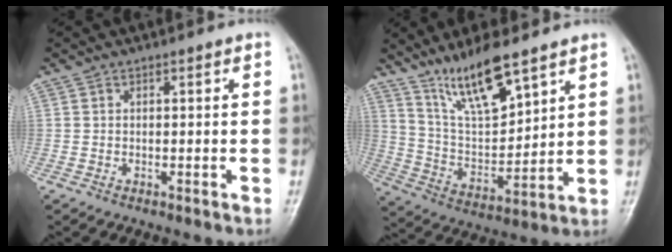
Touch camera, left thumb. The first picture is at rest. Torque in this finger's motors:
{"motor_torque": [0.55, 0.39, 1.12, -1.64, 0.14]}